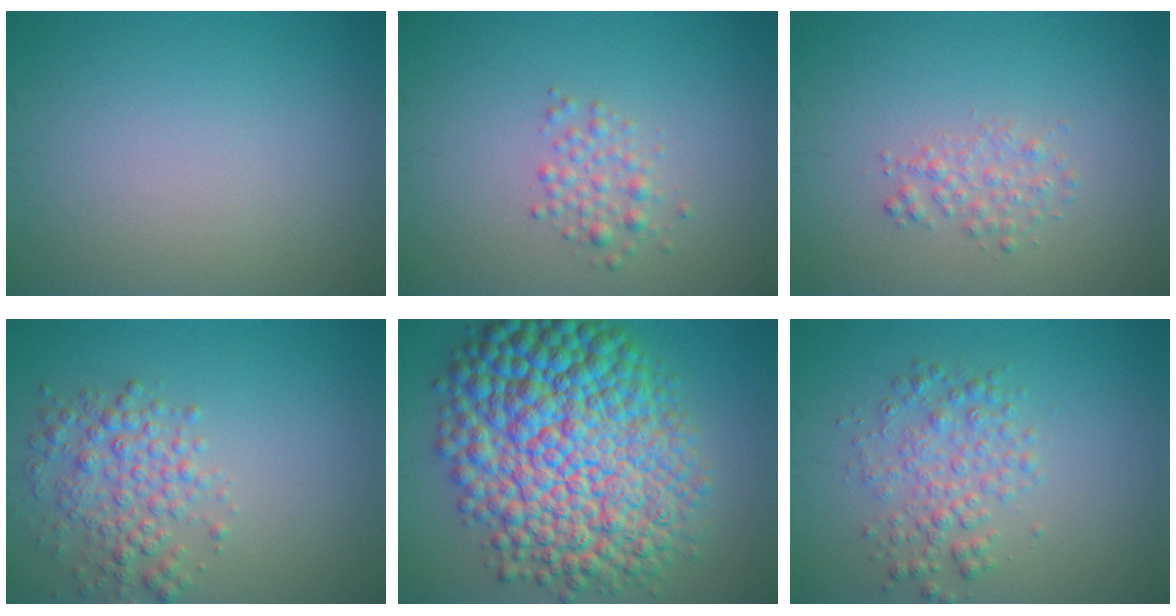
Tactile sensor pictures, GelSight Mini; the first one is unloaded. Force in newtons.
{"total": 1.9, "press": 1.9, "slide": 0.1}
{"total": 1.6, "press": 1.6, "slide": 0.1}
{"total": 3.7, "press": 3.7, "slide": 0.1}
{"total": 15.9, "press": 15.9, "slide": 0.1}
{"total": 3.2, "press": 3.2, "slide": 0.0}